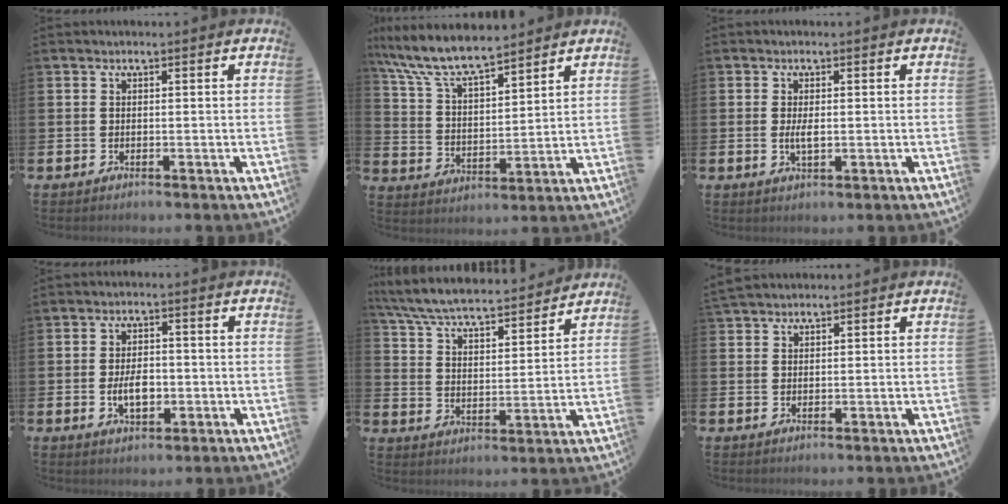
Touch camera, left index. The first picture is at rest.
{"total": 8.7, "force": [8.1, 1.5, 3.0], "torque": [-0.090, -0.046, 0.144]}
{"total": 2.3, "force": [0.0, 0.9, 2.1], "torque": [-0.036, 0.000, -0.003]}
{"total": 4.1, "force": [-0.7, 2.4, 3.2], "torque": [-0.048, 0.000, -0.015]}
{"total": 7.0, "force": [6.6, 0.9, 2.0], "torque": [-0.072, -0.050, 0.113]}
{"total": 2.3, "force": [2.2, 0.7, 0.3], "torque": [0.001, -0.005, 0.039]}